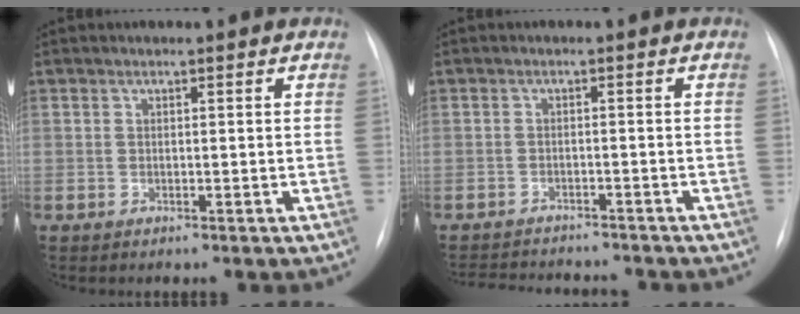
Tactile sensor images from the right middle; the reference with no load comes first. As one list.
[{"total": 10.7, "force": [-10.0, 2.1, 3.0], "torque": [-0.054, 0.003, -0.133]}]